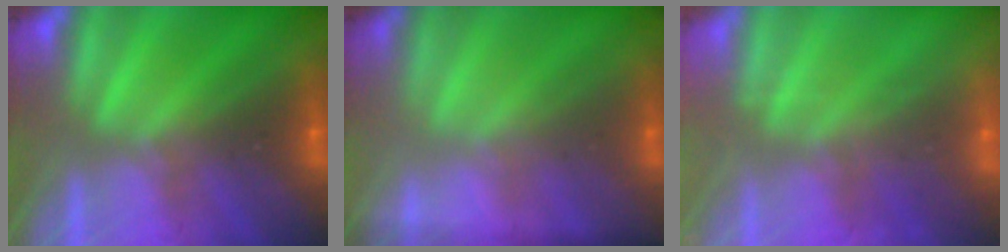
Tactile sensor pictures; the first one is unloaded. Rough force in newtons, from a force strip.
{"total": 1.7}
{"total": 2.2}